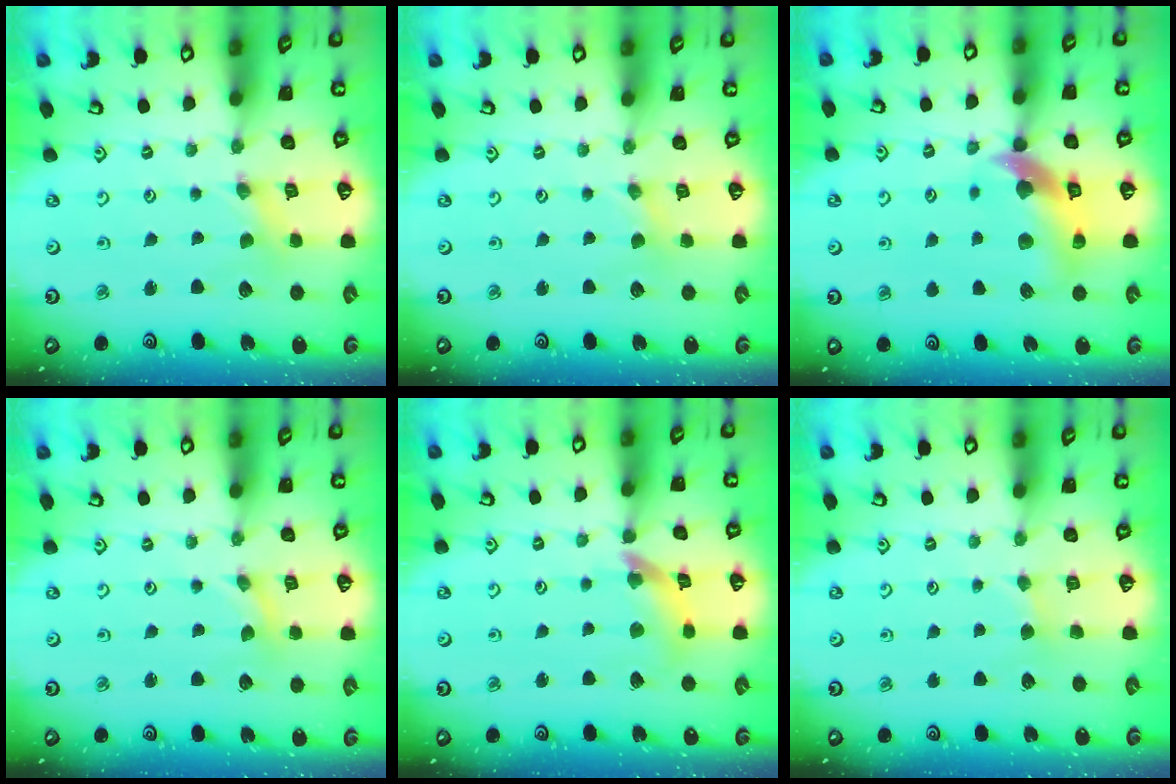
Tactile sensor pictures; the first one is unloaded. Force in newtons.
{"total": 0.5, "press": 0.5, "slide": 0.1}
{"total": 12.5, "press": 12.4, "slide": 1.9}
{"total": 0.0}
{"total": 10.1, "press": 10.1, "slide": 1.2}
{"total": 1.6, "press": 1.5, "slide": 0.2}